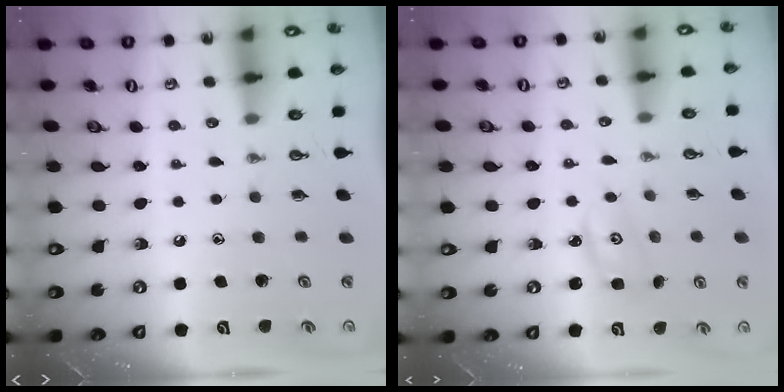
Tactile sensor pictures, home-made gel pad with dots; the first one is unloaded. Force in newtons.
{"total": 2.2, "press": 2.2, "slide": 0.2}